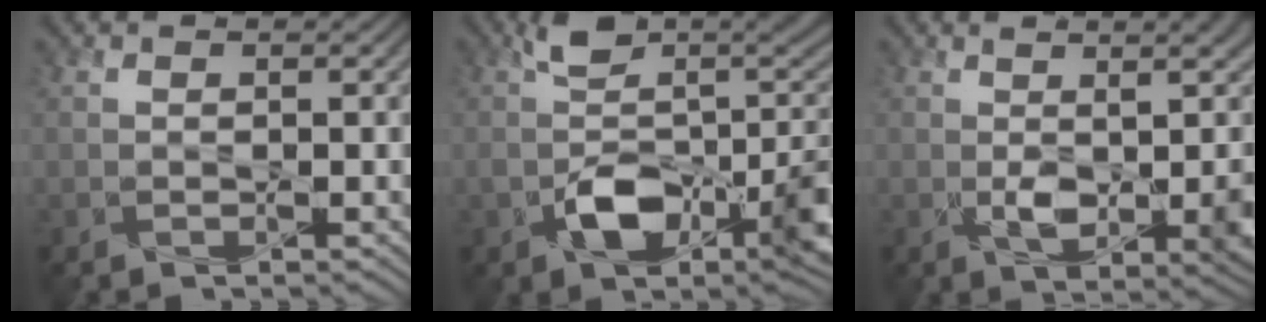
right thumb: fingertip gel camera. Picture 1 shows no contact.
{"total": 11.8, "force": [-2.2, 6.0, 9.9], "torque": [-0.173, -0.016, -0.035]}
{"total": 8.7, "force": [0.3, 3.2, 8.1], "torque": [-0.108, -0.006, 0.012]}